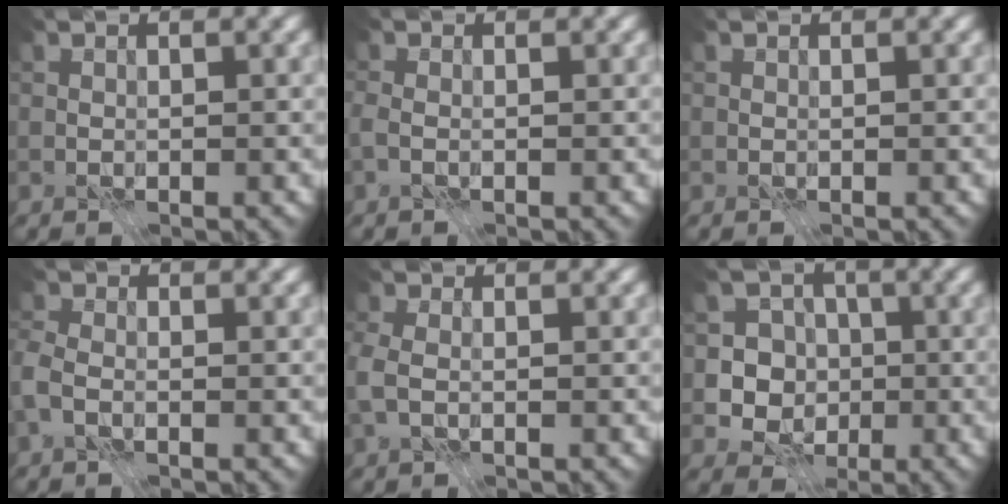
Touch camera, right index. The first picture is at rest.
{"total": 1.6, "force": [-0.6, 1.0, 1.1], "torque": [-0.026, -0.001, -0.015]}
{"total": 0.0}
{"total": 3.6, "force": [-1.2, 2.6, 2.3], "torque": [-0.062, -0.001, -0.032]}
{"total": 3.3, "force": [-0.8, 2.3, 2.3], "torque": [-0.066, -0.004, -0.018]}
{"total": 4.9, "force": [-0.9, 4.6, 1.7], "torque": [-0.008, 0.005, -0.041]}